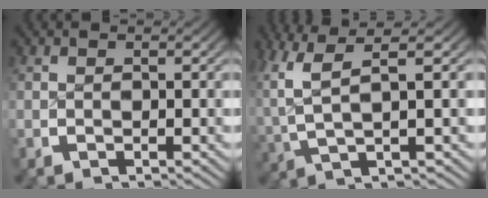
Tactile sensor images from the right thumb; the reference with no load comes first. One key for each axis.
{"total": 6.3, "fx": 2.3, "fy": 2.7, "fz": 5.2, "tx": -0.105, "ty": 0.001, "tz": 0.037}